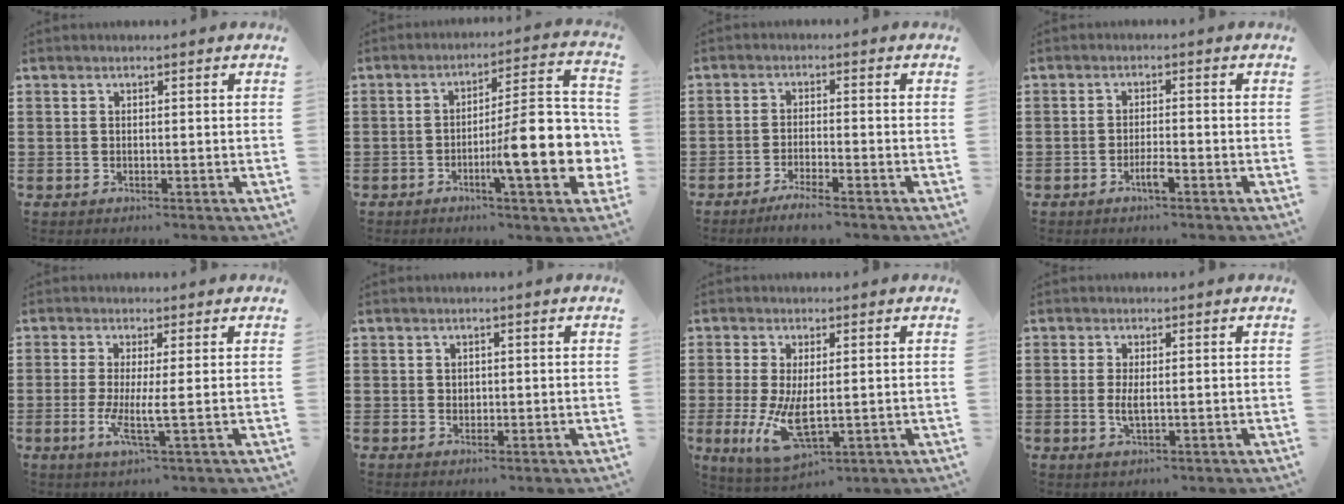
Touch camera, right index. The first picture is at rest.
{"total": 14.9, "force": [-3.5, 3.3, 14.1], "torque": [-0.196, -0.015, -0.057]}
{"total": 2.7, "force": [-2.4, -0.2, 1.2], "torque": [-0.021, 0.000, -0.045]}
{"total": 2.5, "force": [-1.5, 0.4, 1.9], "torque": [-0.034, 0.001, -0.027]}
{"total": 4.5, "force": [-0.6, -0.2, 4.4], "torque": [-0.095, -0.018, -0.016]}
{"total": 0.8, "force": [0.3, 0.7, 0.3], "torque": [-0.006, 0.004, 0.006]}
{"total": 8.4, "force": [-0.7, 3.4, 7.7], "torque": [-0.166, -0.027, -0.011]}
{"total": 2.6, "force": [-0.2, 0.7, 2.5], "torque": [-0.053, -0.007, -0.005]}